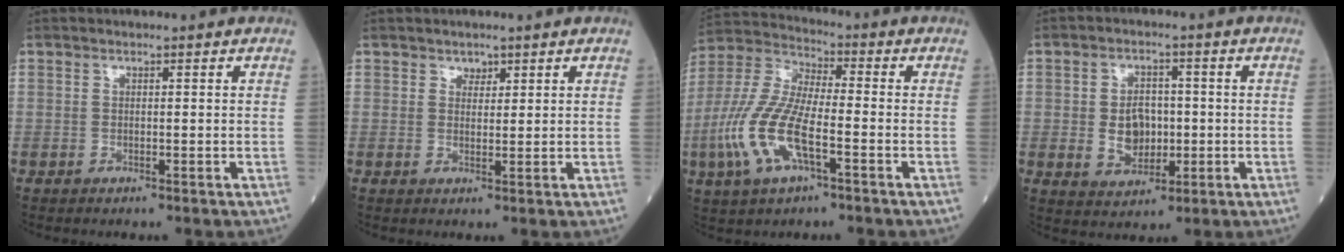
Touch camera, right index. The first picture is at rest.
{"total": 1.4, "force": [1.0, 0.9, 0.3], "torque": [-0.001, -0.004, 0.016]}
{"total": 13.3, "force": [-4.5, 4.2, 11.9], "torque": [-0.272, -0.004, -0.088]}
{"total": 6.0, "force": [-0.5, 4.1, 4.3], "torque": [-0.078, 0.004, -0.002]}